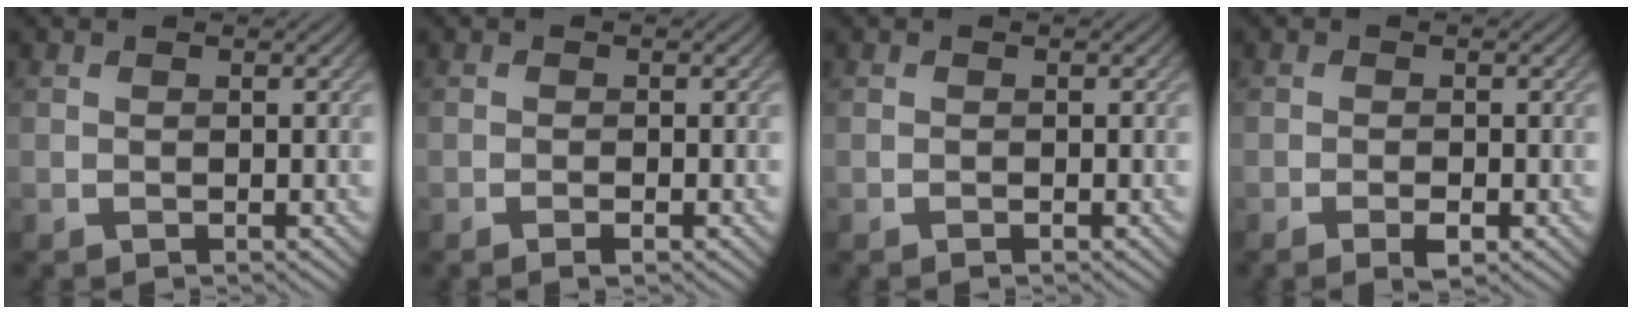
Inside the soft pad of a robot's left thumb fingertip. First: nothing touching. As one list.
[{"total": 1.2, "force": [-0.7, 0.1, 1.0], "torque": [-0.017, 0.001, -0.015]}, {"total": 0.6, "force": [-0.4, 0.0, 0.5], "torque": [-0.009, 0.000, -0.008]}, {"total": 1.8, "force": [-1.0, 0.4, 1.5], "torque": [-0.026, 0.000, -0.018]}]